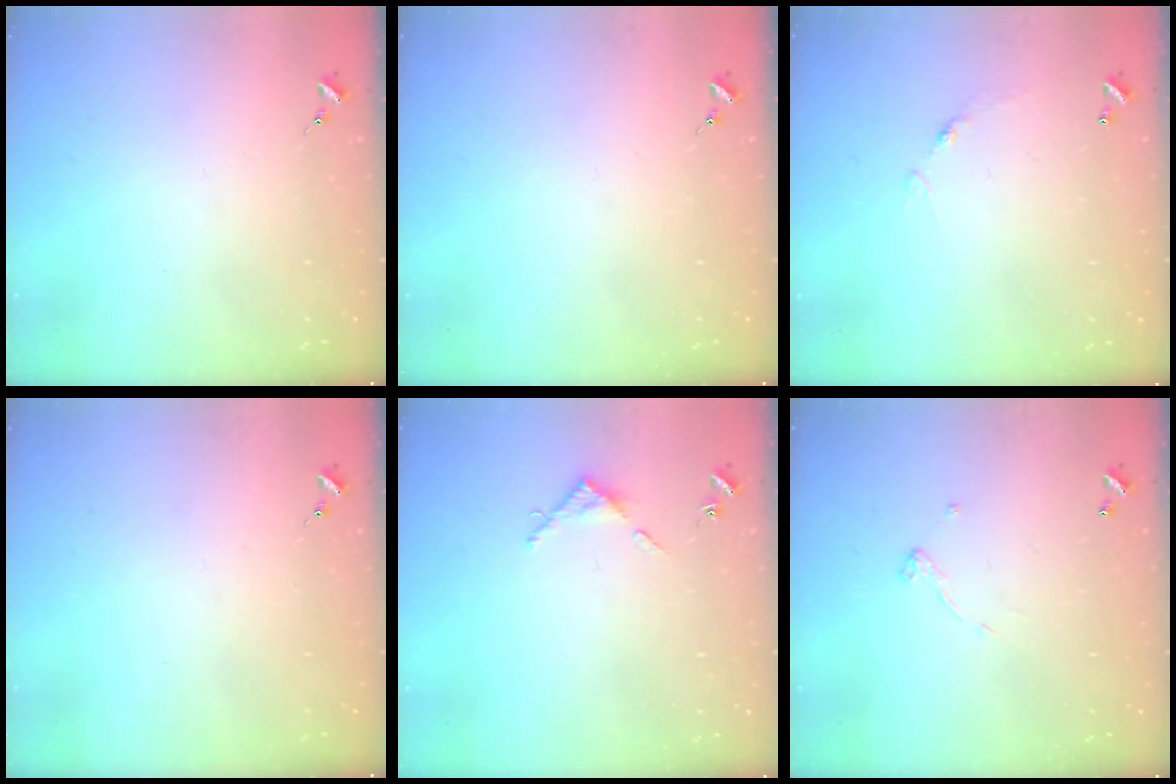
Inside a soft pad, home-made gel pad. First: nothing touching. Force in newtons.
{"total": 0.0}
{"total": 4.7, "press": 4.7, "slide": 0.2}
{"total": 0.0}
{"total": 4.1, "press": 4.1, "slide": 0.3}
{"total": 5.0, "press": 5.0, "slide": 0.4}